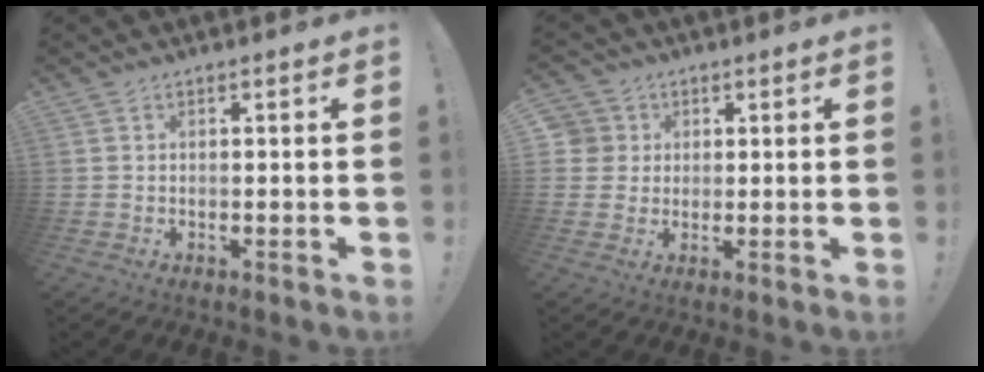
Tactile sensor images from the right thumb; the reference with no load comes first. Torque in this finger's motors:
{"motor_torque": [-0.09, 0.11, -0.26, 0.09, 0.00]}